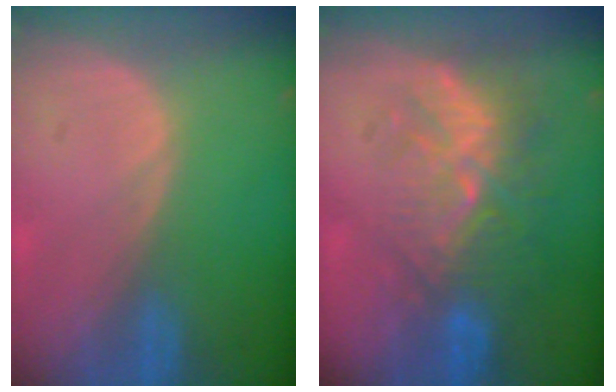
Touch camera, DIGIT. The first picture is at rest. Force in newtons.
{"total": 9.3, "press": 8.6, "slide": 3.4}